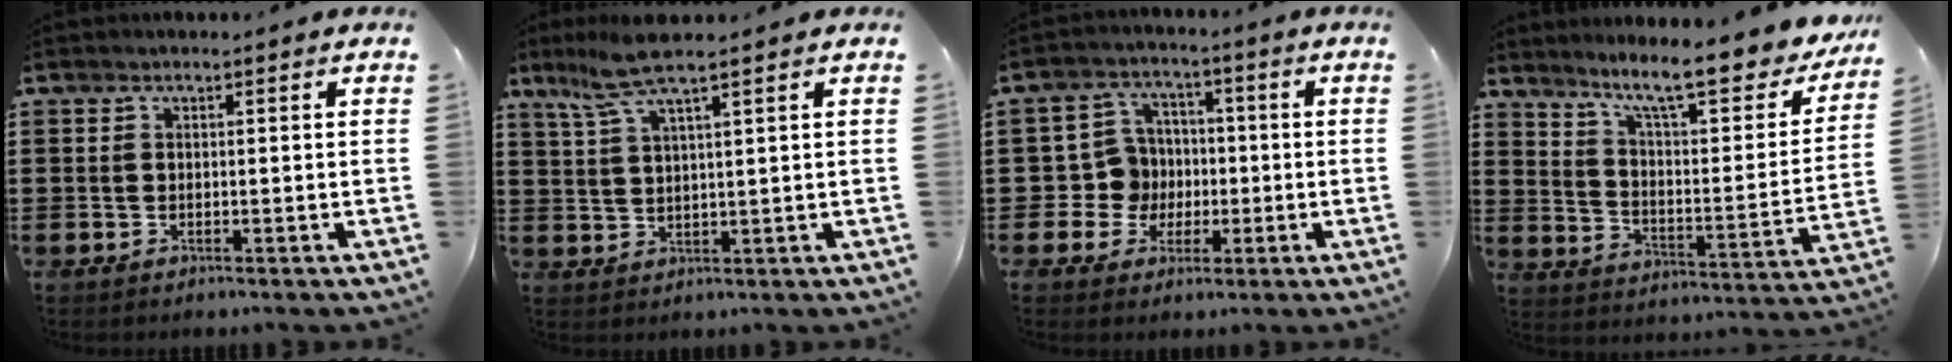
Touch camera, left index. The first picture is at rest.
{"total": 6.6, "force": [4.6, 0.3, 4.7], "torque": [-0.103, -0.005, 0.083]}
{"total": 7.3, "force": [0.0, 7.1, 1.6], "torque": [-0.059, 0.010, 0.003]}
{"total": 10.7, "force": [8.7, 0.8, 6.2], "torque": [-0.126, -0.058, 0.142]}